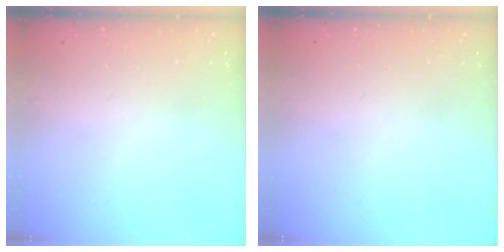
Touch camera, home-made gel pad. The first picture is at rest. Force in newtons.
{"total": 0.0}